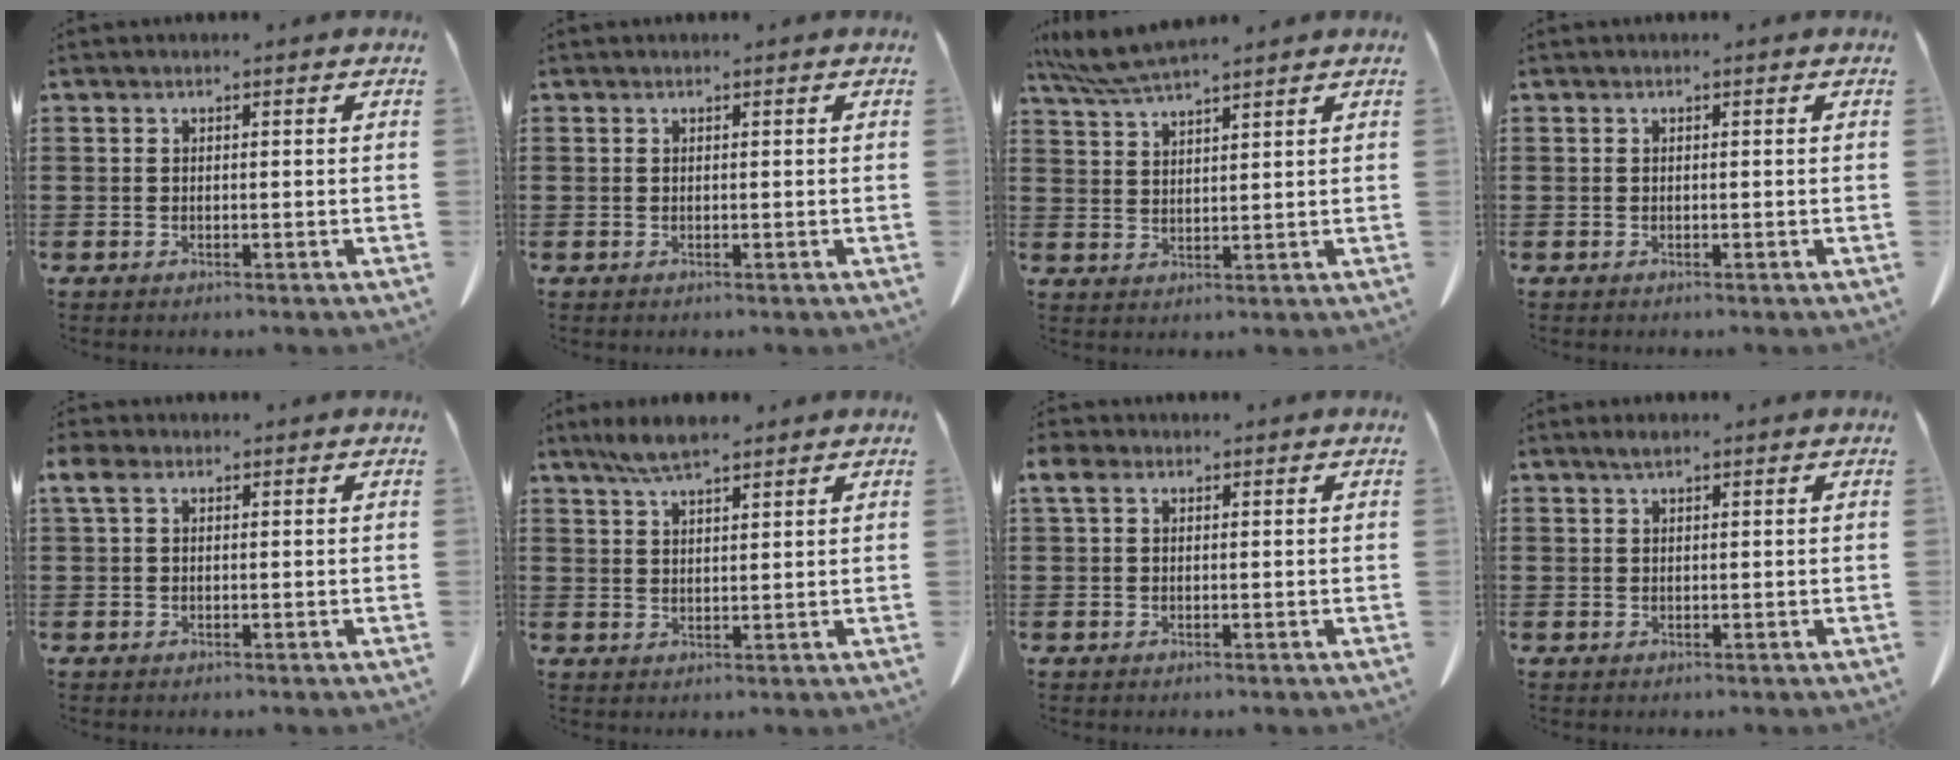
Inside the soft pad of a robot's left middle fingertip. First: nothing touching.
{"total": 0.0}
{"total": 5.5, "force": [4.8, 0.4, 2.6], "torque": [-0.063, -0.014, 0.091]}
{"total": 0.0}
{"total": 2.3, "force": [0.6, 1.4, 1.8], "torque": [-0.048, 0.005, 0.007]}
{"total": 4.8, "force": [3.8, 1.0, 2.8], "torque": [-0.064, -0.002, 0.070]}
{"total": 2.2, "force": [0.7, 1.4, 1.5], "torque": [-0.034, 0.008, 0.012]}
{"total": 1.1, "force": [0.8, 0.4, 0.6], "torque": [-0.014, 0.001, 0.016]}